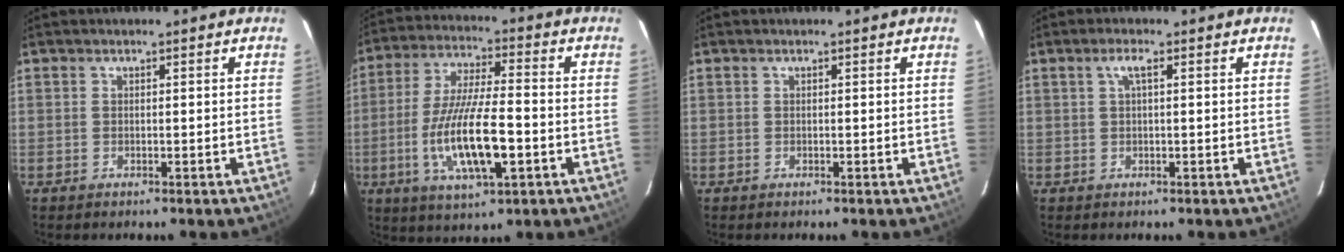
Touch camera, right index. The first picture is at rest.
{"total": 14.7, "force": [-4.2, 3.4, 13.7], "torque": [-0.275, -0.013, -0.072]}
{"total": 0.0}
{"total": 1.9, "force": [0.5, 0.2, 1.8], "torque": [-0.034, 0.006, 0.008]}